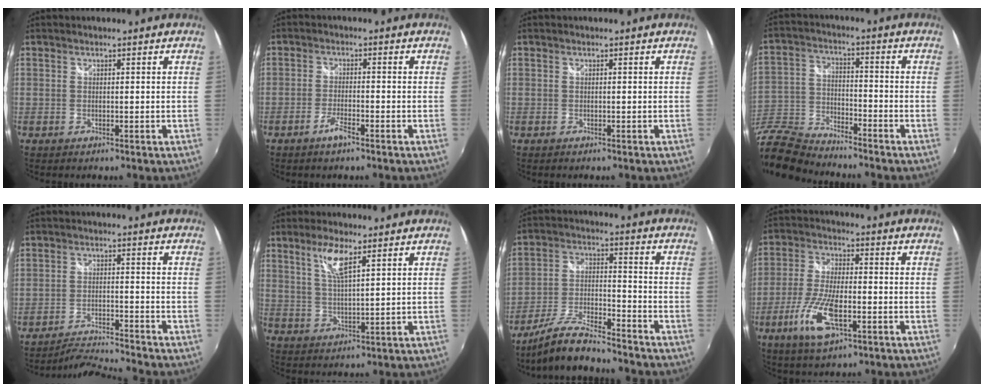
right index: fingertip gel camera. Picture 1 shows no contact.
{"total": 3.3, "force": [-2.4, 0.2, 2.3], "torque": [-0.061, -0.002, -0.049]}
{"total": 0.0}
{"total": 15.8, "force": [-12.9, 6.0, 6.9], "torque": [-0.183, -0.017, -0.255]}
{"total": 6.7, "force": [-6.3, -2.0, 0.6], "torque": [-0.037, 0.005, -0.117]}
{"total": 5.9, "force": [3.3, 1.1, 4.8], "torque": [-0.094, -0.002, 0.066]}
{"total": 12.2, "force": [-10.8, 1.5, 5.5], "torque": [-0.118, -0.008, -0.195]}
{"total": 11.2, "force": [-4.8, 3.7, 9.4], "torque": [-0.201, -0.012, -0.091]}